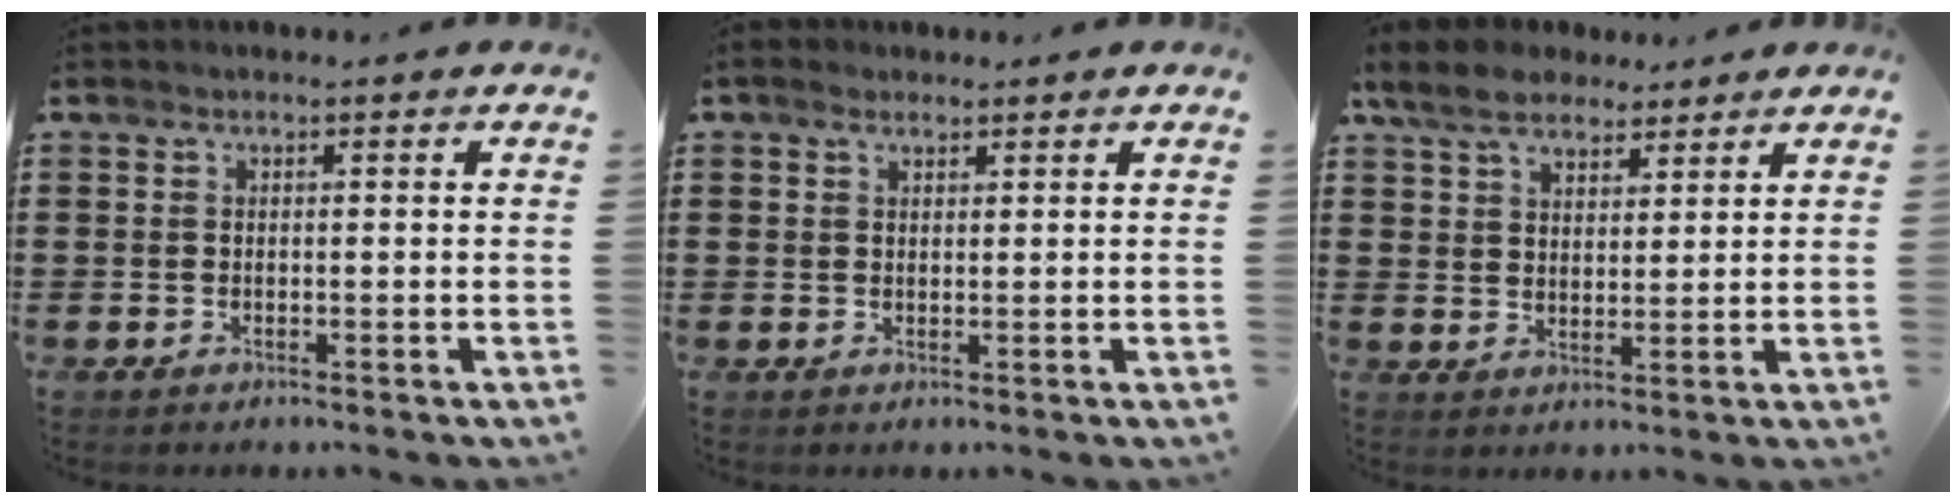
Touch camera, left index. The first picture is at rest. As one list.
[{"total": 1.6, "force": [1.2, 0.7, 0.7], "torque": [-0.016, 0.005, 0.023]}, {"total": 6.6, "force": [5.2, 3.1, 2.5], "torque": [-0.062, -0.005, 0.097]}]